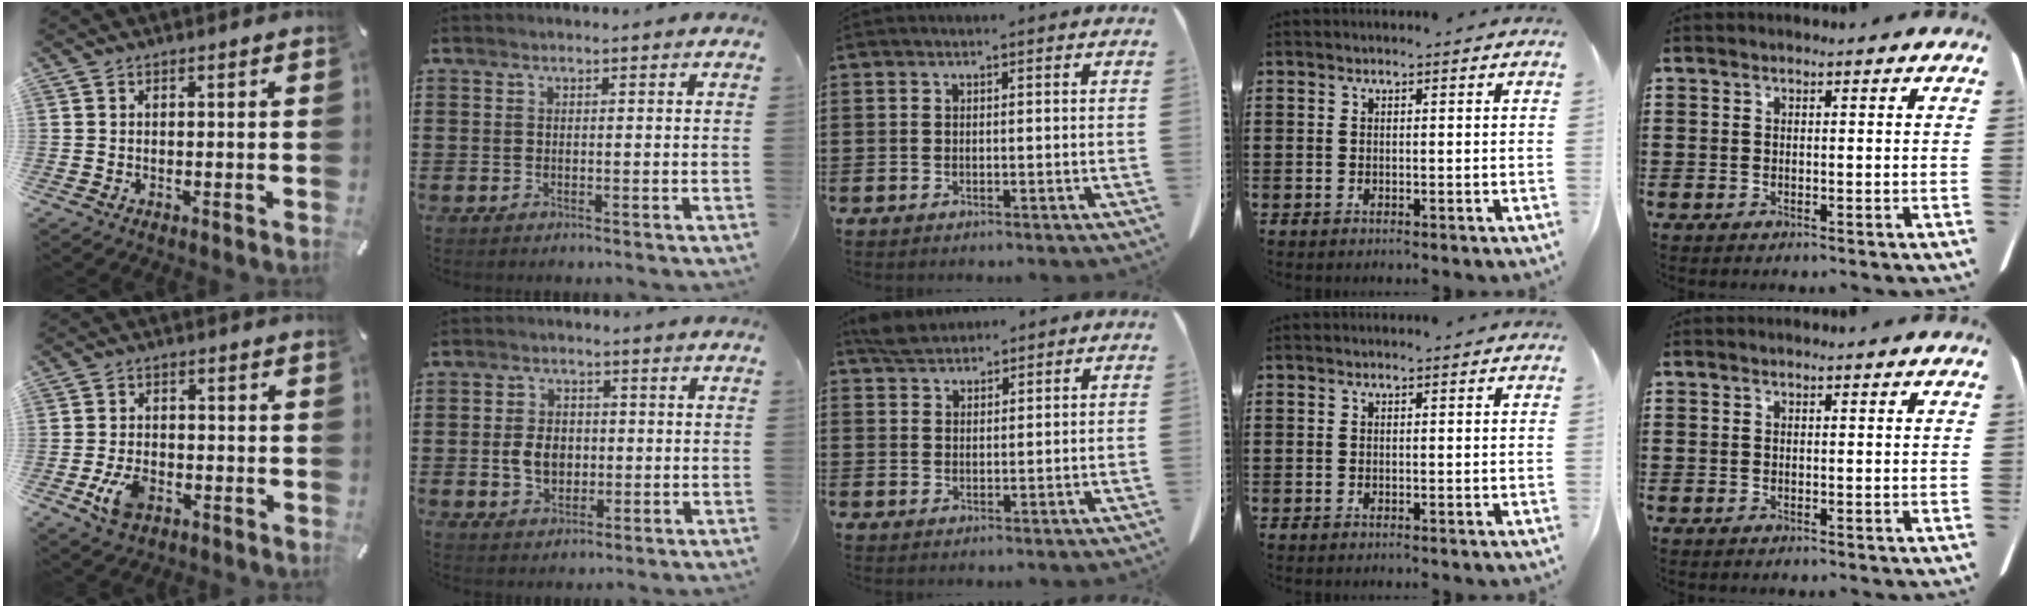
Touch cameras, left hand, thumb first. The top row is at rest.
{"thumb": {"total": 6.9, "force": [-2.6, 4.5, 4.5], "torque": [-0.094, 0.004, -0.051]}, "index": {"total": 5.0, "force": [-0.5, 3.7, 3.4], "torque": [-0.069, 0.004, -0.014]}, "middle": {"total": 3.1, "force": [2.9, 0.8, 0.7], "torque": [-0.021, -0.001, 0.056]}}